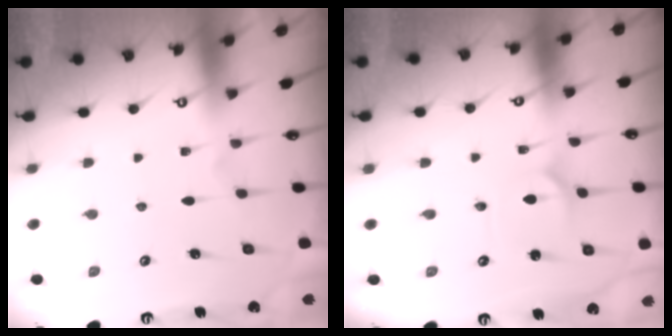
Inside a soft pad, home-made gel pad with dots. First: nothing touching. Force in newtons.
{"total": 2.3, "press": 2.2, "slide": 0.3}